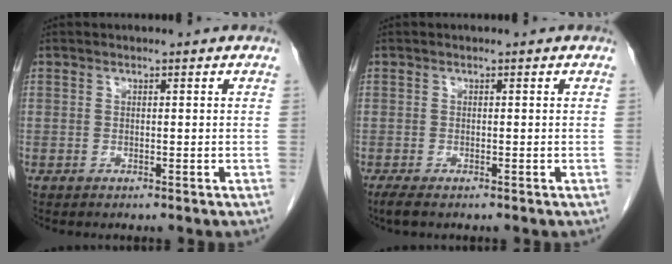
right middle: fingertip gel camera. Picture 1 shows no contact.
{"total": 2.1, "force": [-1.5, 0.4, 1.3], "torque": [-0.027, -0.008, -0.024]}